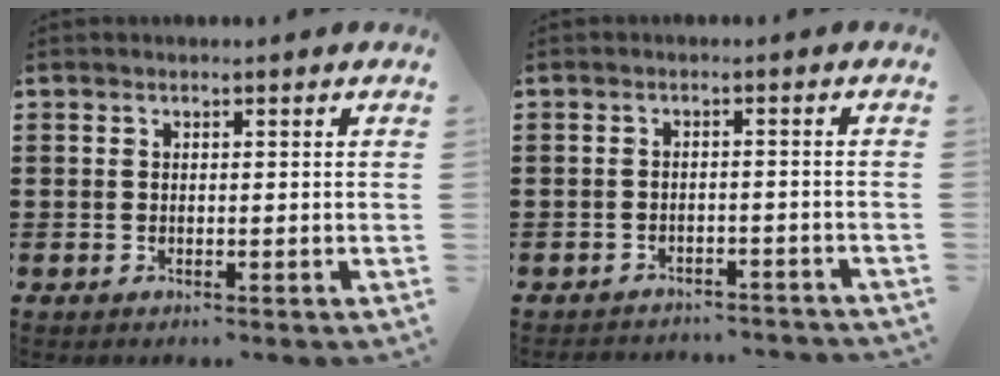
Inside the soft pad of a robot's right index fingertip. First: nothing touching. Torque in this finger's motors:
{"motor_torque": [-2.14, 0.00, -0.71, -0.21]}